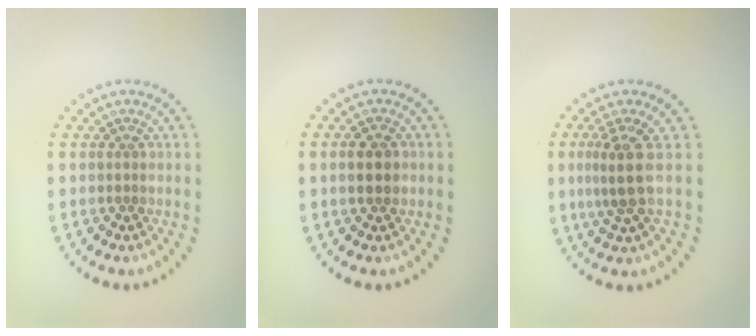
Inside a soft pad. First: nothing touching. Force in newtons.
{"total": 2.4, "press": 2.4, "slide": 0.1}
{"total": 2.8, "press": 2.1, "slide": 1.9}